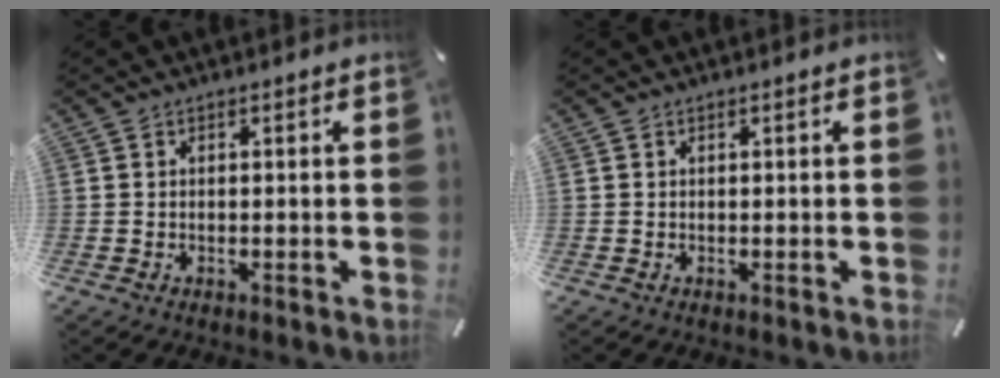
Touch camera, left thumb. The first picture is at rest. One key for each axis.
{"total": 0.0}